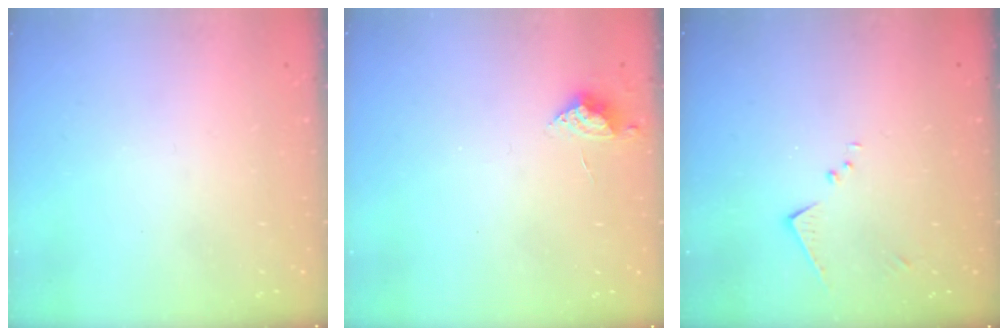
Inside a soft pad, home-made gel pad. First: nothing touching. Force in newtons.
{"total": 9.0, "press": 9.0, "slide": 0.7}
{"total": 8.3, "press": 8.3, "slide": 0.4}